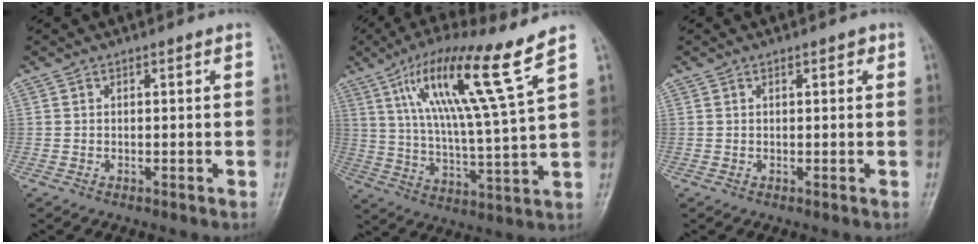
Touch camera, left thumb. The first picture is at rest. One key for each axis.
{"total": 16.4, "fx": 9.1, "fy": 0.1, "fz": 13.6, "tx": -0.240, "ty": -0.040, "tz": 0.163}
{"total": 1.3, "fx": 0.6, "fy": 0.6, "fz": 1.0, "tx": -0.009, "ty": 0.001, "tz": 0.007}